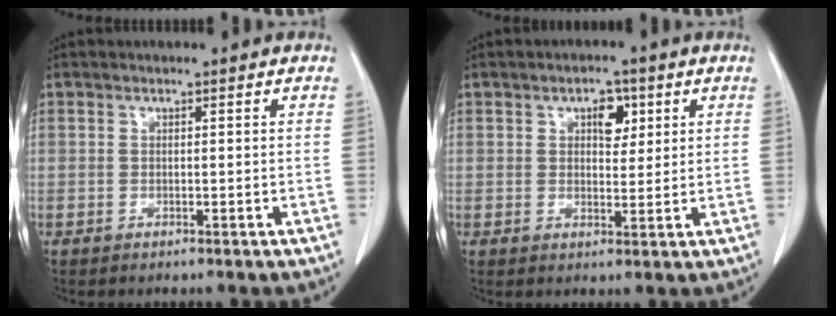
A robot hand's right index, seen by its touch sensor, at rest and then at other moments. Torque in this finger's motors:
{"motor_torque": [0.06, 0.20, 0.08, 0.02]}